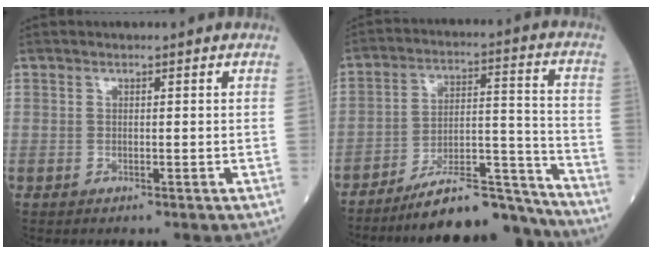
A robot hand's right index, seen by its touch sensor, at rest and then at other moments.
{"total": 14.1, "force": [-13.5, 1.2, 4.1], "torque": [-0.051, 0.043, -0.224]}